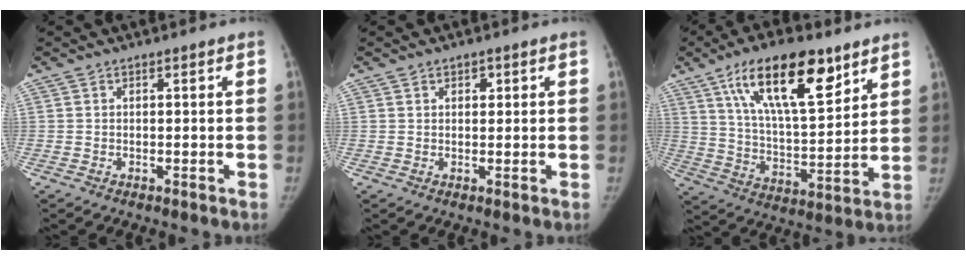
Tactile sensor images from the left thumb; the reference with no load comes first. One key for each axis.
{"total": 1.8, "fx": 0.9, "fy": 1.2, "fz": 0.9, "tx": -0.002, "ty": -0.002, "tz": 0.010}
{"total": 20.6, "fx": 11.5, "fy": 7.9, "fz": 15.2, "tx": -0.222, "ty": -0.043, "tz": 0.203}